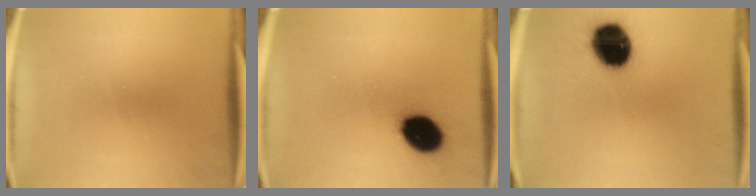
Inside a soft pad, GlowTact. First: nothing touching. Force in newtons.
{"total": 11.4}
{"total": 15.7}